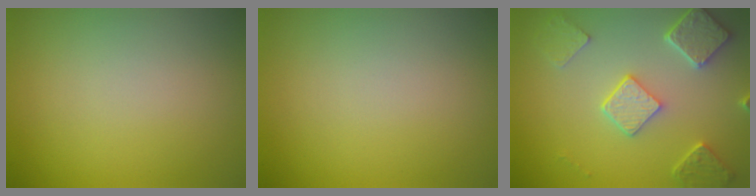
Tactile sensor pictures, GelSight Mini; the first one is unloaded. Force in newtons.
{"total": 0.0}
{"total": 4.9, "press": 3.9, "slide": 3.0}